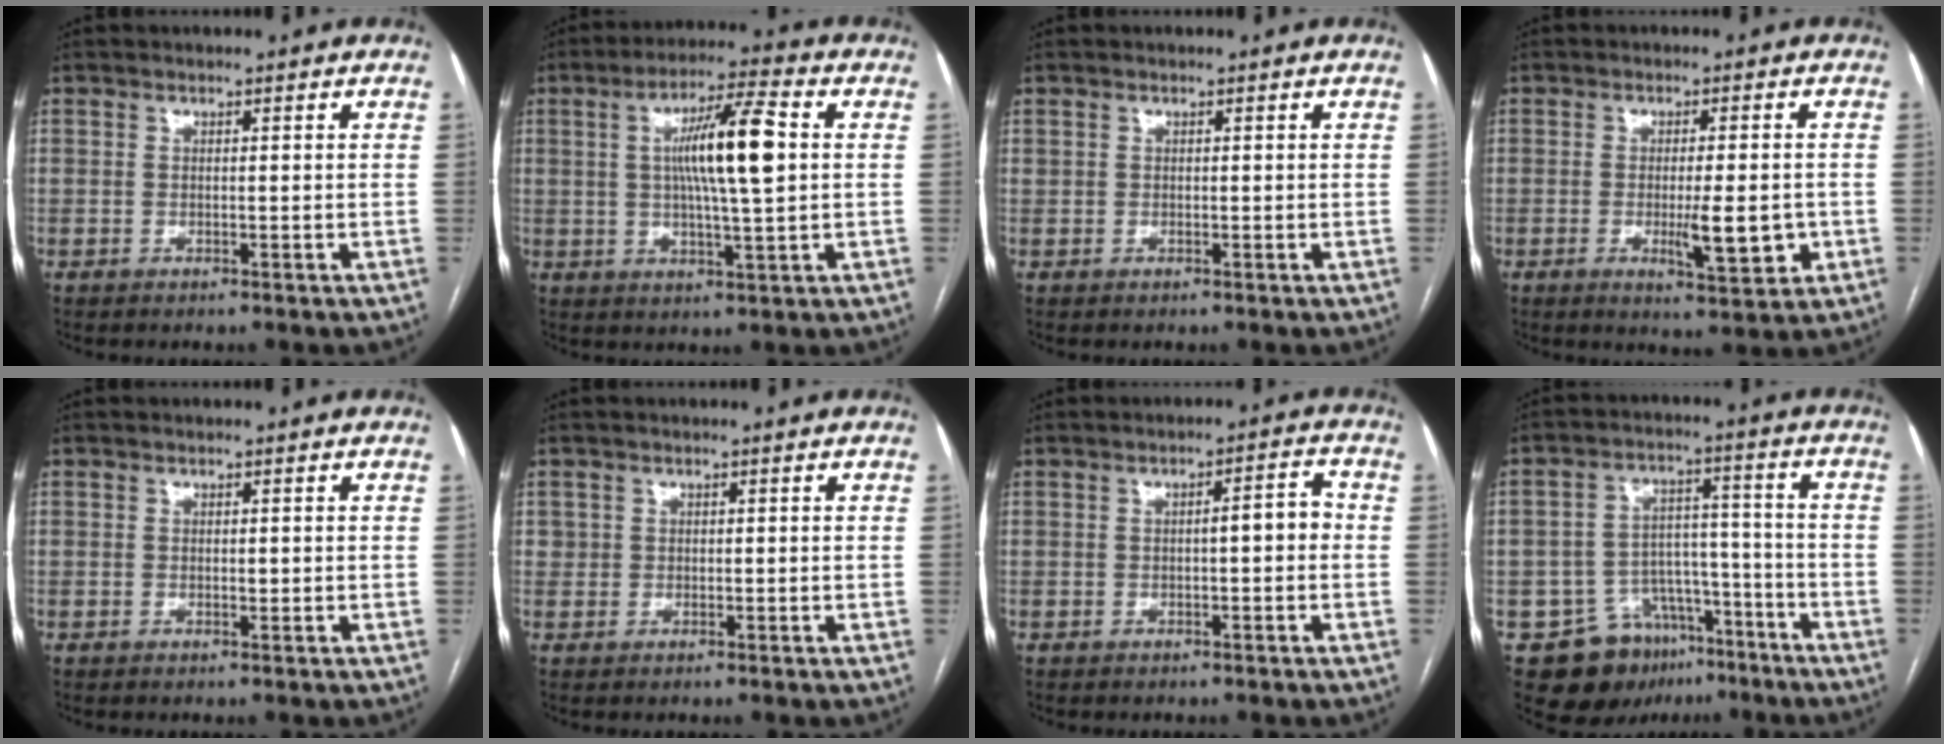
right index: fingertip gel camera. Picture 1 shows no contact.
{"total": 11.3, "force": [1.6, 0.9, 11.2], "torque": [-0.196, 0.009, 0.026]}
{"total": 0.0}
{"total": 7.0, "force": [-1.5, 1.3, 6.7], "torque": [-0.103, -0.010, -0.019]}
{"total": 0.6, "force": [0.0, 0.3, 0.6], "torque": [-0.010, -0.001, 0.001]}
{"total": 1.0, "force": [0.3, 1.0, 0.1], "torque": [0.010, 0.003, 0.002]}
{"total": 3.3, "force": [-0.2, 0.8, 3.2], "torque": [-0.043, 0.015, -0.002]}
{"total": 12.5, "force": [-7.7, 8.8, 4.5], "torque": [-0.065, 0.045, -0.109]}